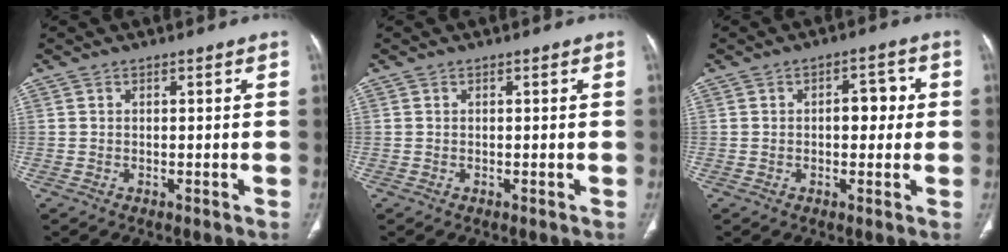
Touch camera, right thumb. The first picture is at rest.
{"total": 0.0}
{"total": 5.0, "force": [0.3, 3.0, 4.0], "torque": [-0.030, 0.015, -0.001]}